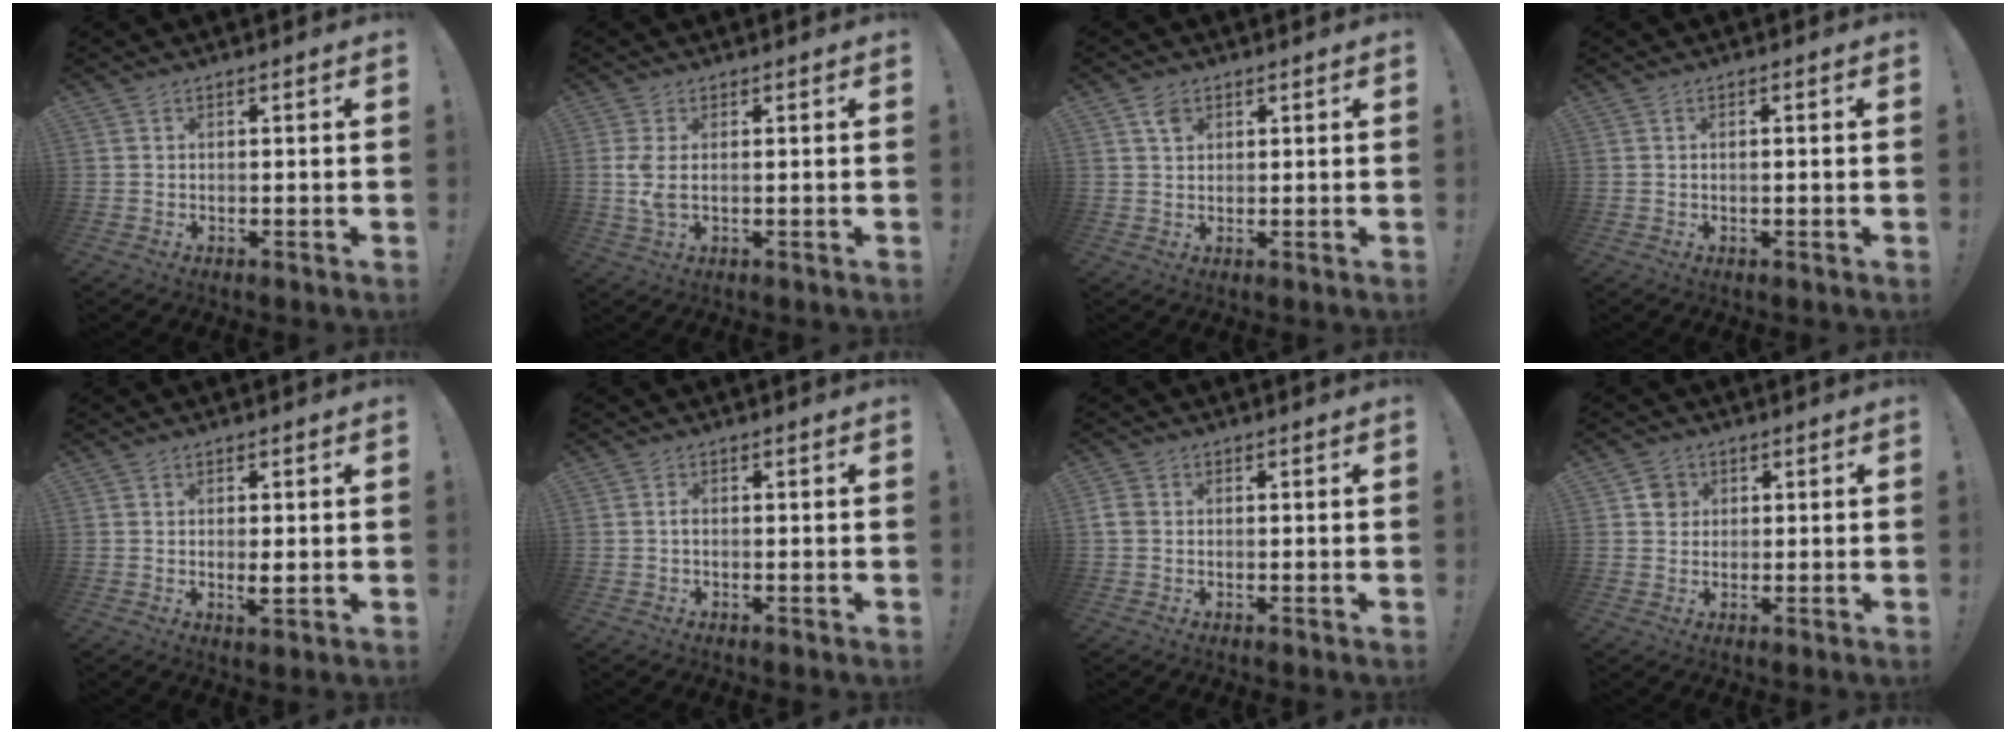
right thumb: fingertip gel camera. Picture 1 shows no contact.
{"total": 4.3, "force": [0.8, 1.6, 3.9], "torque": [-0.074, -0.005, 0.014]}
{"total": 3.1, "force": [1.6, 2.2, 1.5], "torque": [-0.025, 0.001, 0.030]}
{"total": 0.8, "force": [-0.2, -0.4, 0.6], "torque": [-0.006, -0.004, -0.005]}
{"total": 2.5, "force": [0.1, 1.0, 2.3], "torque": [-0.028, -0.005, 0.000]}
{"total": 0.9, "force": [-0.5, 0.4, 0.7], "torque": [-0.021, 0.006, -0.008]}
{"total": 2.5, "force": [-0.2, 2.0, 1.5], "torque": [-0.034, 0.005, -0.002]}
{"total": 3.9, "force": [1.0, 3.7, 1.0], "torque": [-0.007, 0.005, 0.017]}